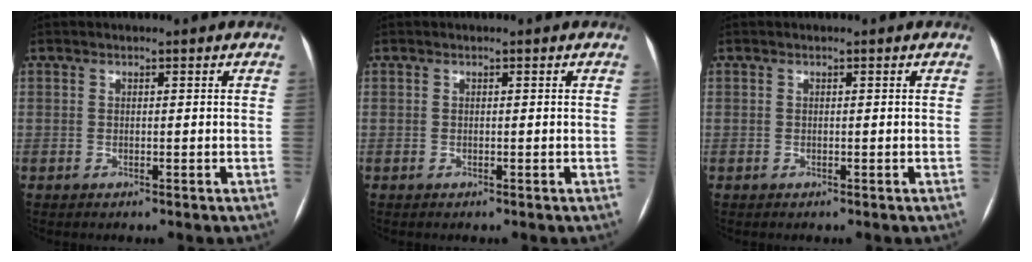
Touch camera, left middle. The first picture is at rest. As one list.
[{"total": 0.0}, {"total": 0.0}]